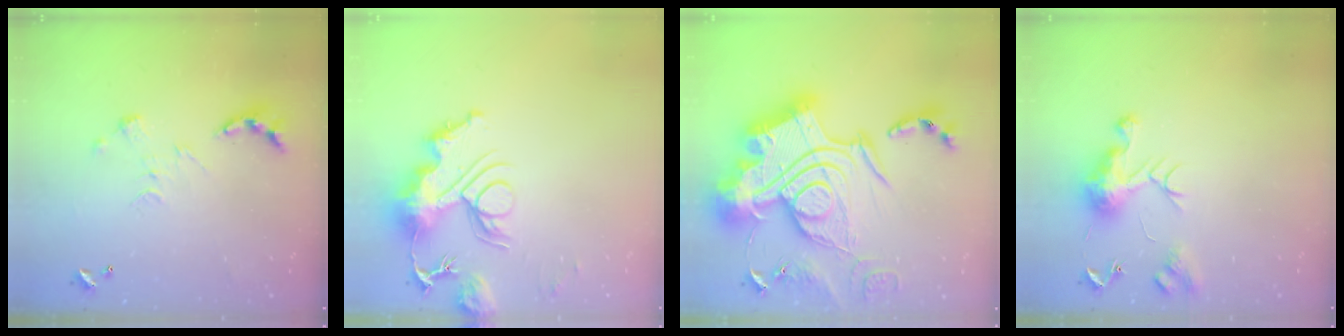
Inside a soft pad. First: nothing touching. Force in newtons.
{"total": 13.9, "press": 13.8, "slide": 1.5}
{"total": 0.6, "press": 0.6, "slide": 0.0}
{"total": 9.6, "press": 9.5, "slide": 0.9}